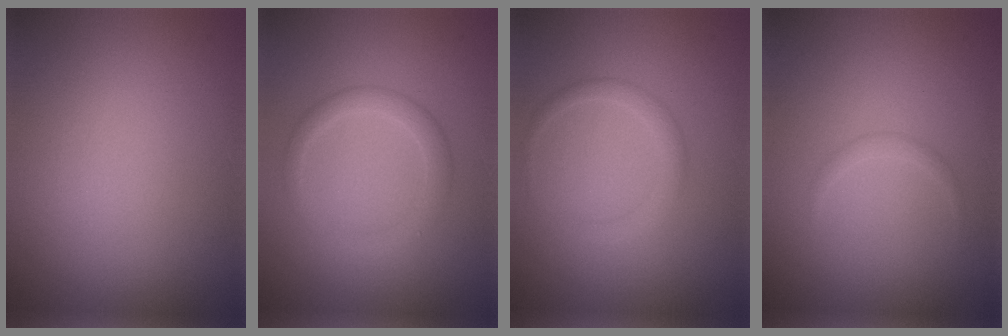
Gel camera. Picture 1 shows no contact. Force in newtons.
{"total": 2.2, "press": 2.2, "slide": 0.1}
{"total": 1.8, "press": 1.8, "slide": 0.0}
{"total": 0.6, "press": 0.6, "slide": 0.1}